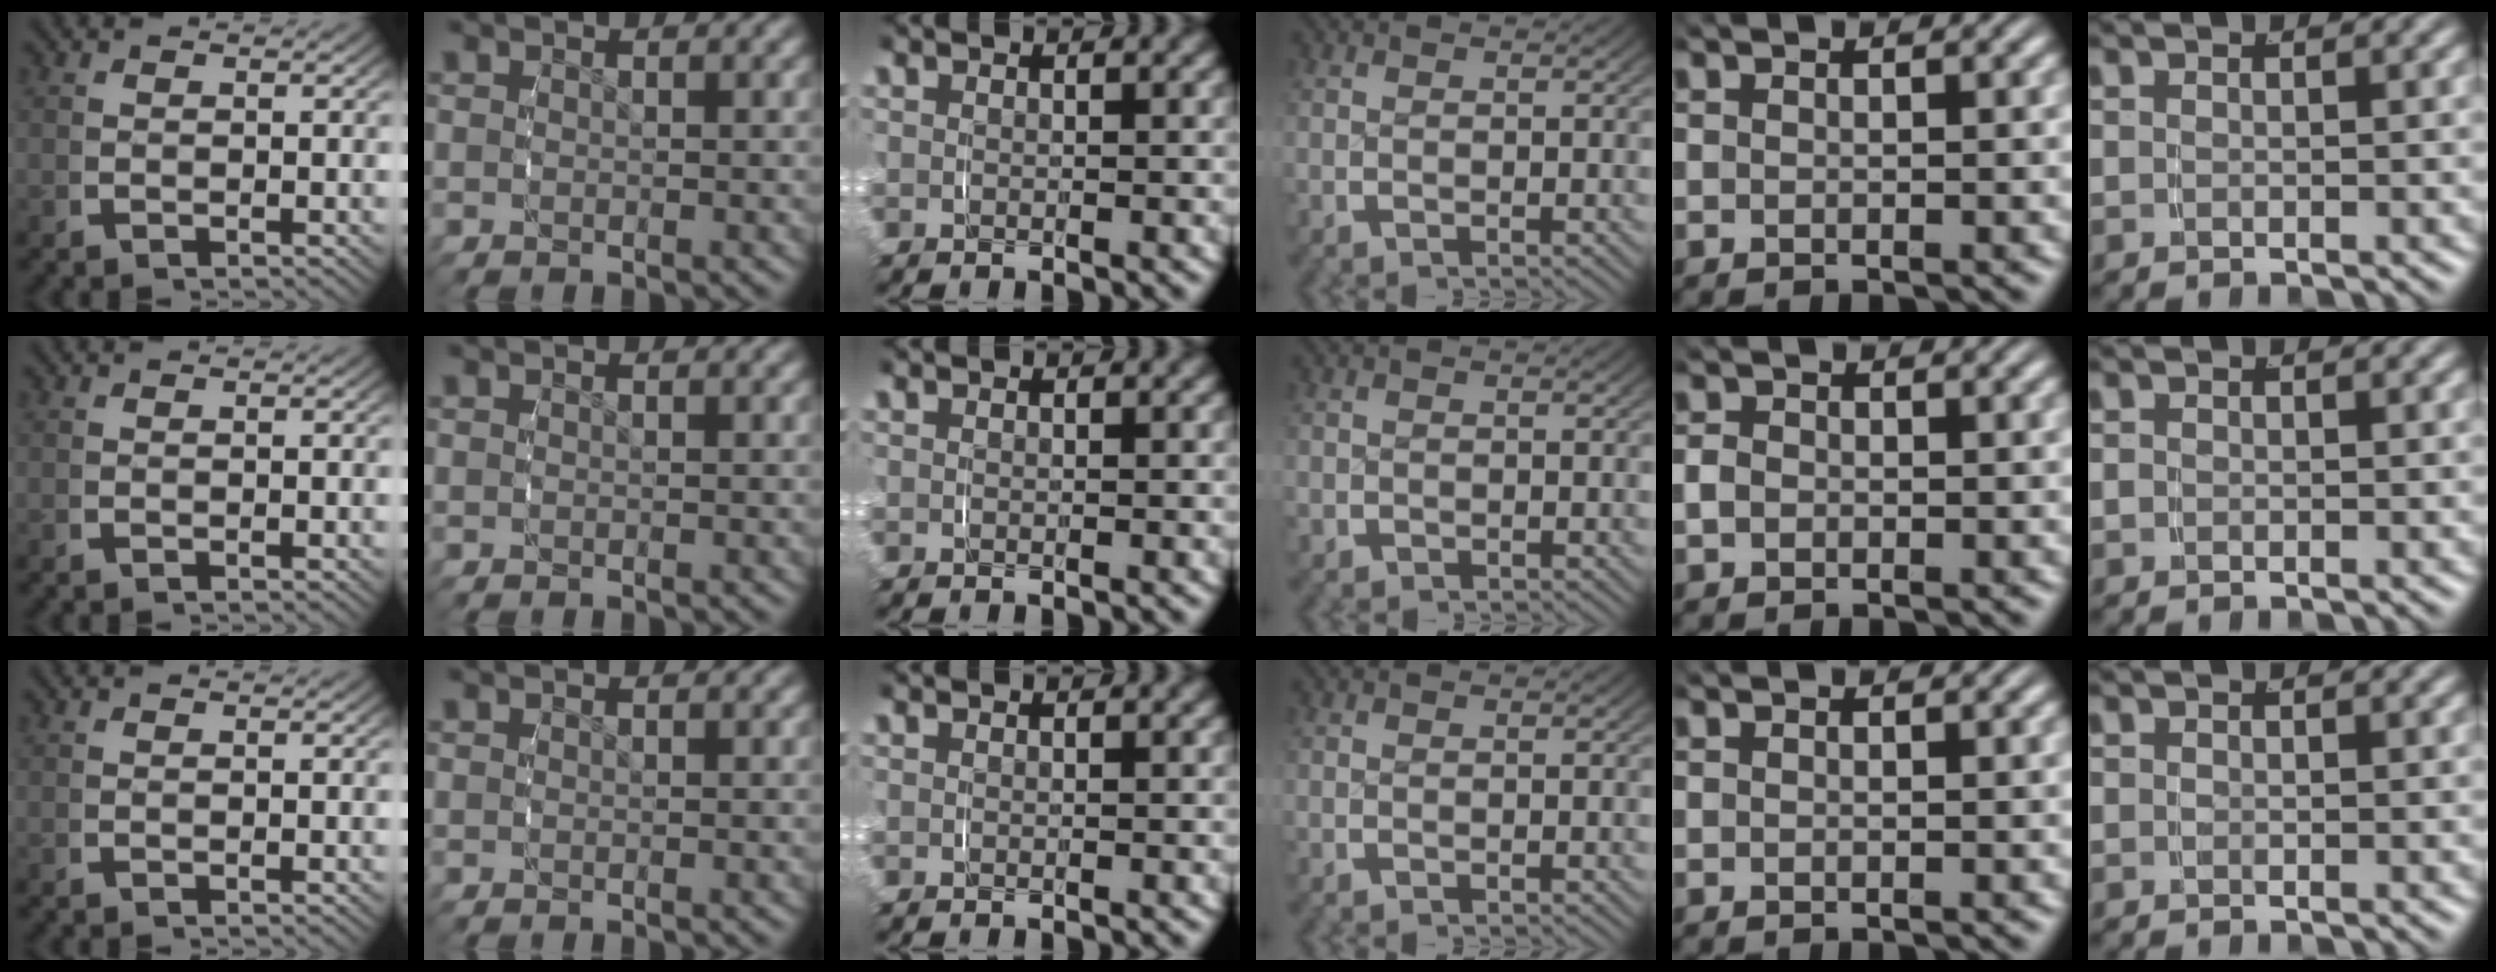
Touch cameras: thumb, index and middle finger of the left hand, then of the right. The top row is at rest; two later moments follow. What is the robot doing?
{"motion": "grasp_and_lifting", "object": "paper towel"}